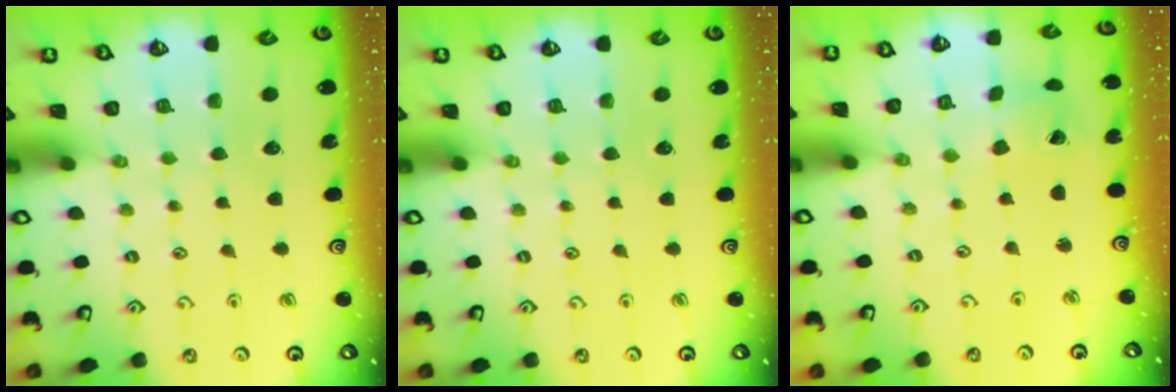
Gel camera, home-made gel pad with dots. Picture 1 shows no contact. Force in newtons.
{"total": 0.0}
{"total": 1.5, "press": 1.5, "slide": 0.2}